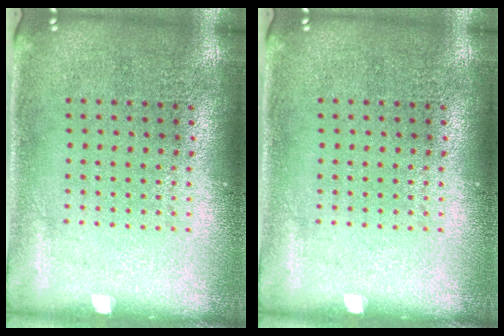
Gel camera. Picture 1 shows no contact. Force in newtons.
{"total": 0.0}